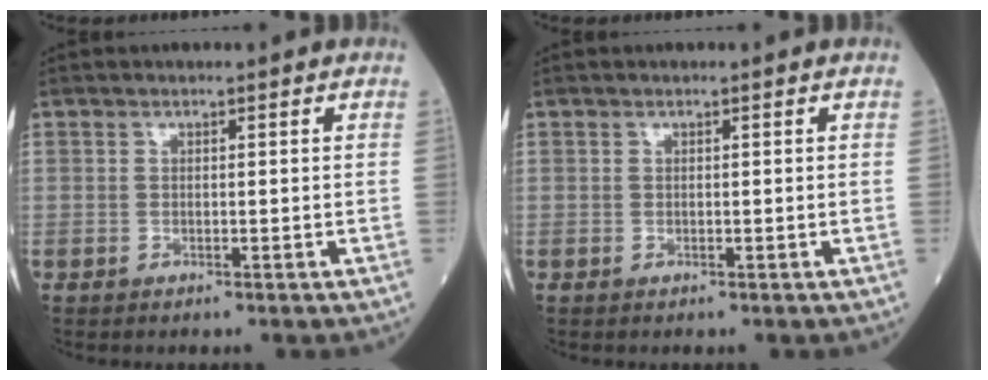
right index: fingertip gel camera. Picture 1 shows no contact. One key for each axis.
{"total": 0.0}